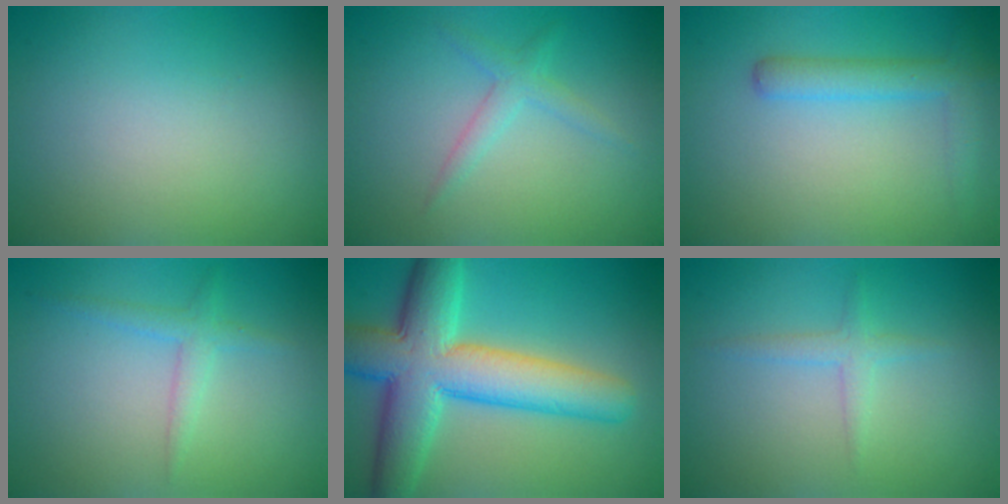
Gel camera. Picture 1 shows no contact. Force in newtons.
{"total": 1.7, "press": 1.7, "slide": 0.1}
{"total": 2.9, "press": 2.9, "slide": 0.1}
{"total": 1.7, "press": 1.7, "slide": 0.1}
{"total": 10.5, "press": 10.4, "slide": 0.4}
{"total": 1.5, "press": 1.5, "slide": 0.1}